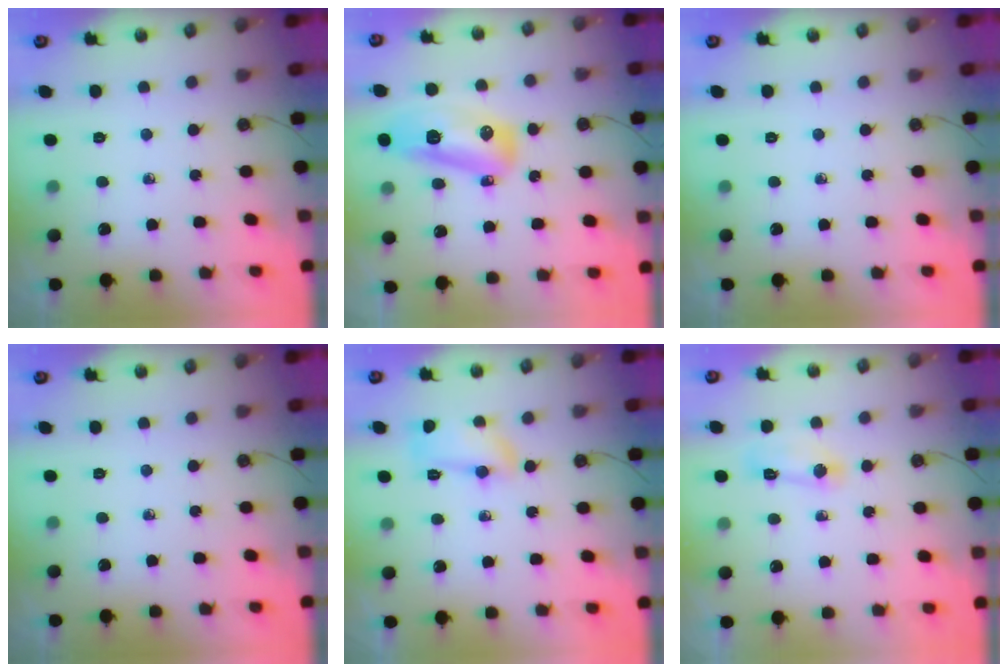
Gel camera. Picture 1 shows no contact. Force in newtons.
{"total": 13.9, "press": 13.8, "slide": 1.8}
{"total": 0.0}
{"total": 0.0}
{"total": 9.2, "press": 8.2, "slide": 4.3}
{"total": 5.5, "press": 5.4, "slide": 0.7}